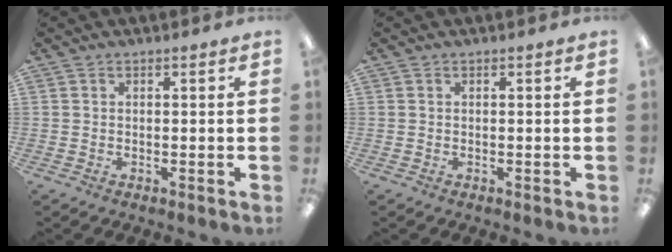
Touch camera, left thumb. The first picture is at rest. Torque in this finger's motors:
{"motor_torque": [0.00, 0.01, 0.05, -0.05, 0.00]}